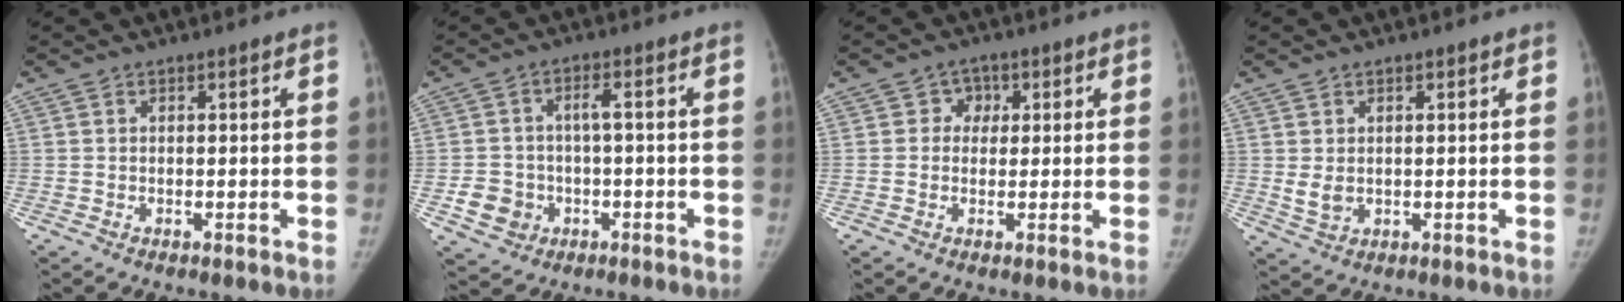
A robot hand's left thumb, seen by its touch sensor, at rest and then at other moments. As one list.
[{"total": 6.5, "force": [-2.3, 5.3, 3.1], "torque": [-0.039, 0.025, -0.032]}, {"total": 3.3, "force": [0.7, 3.0, 1.0], "torque": [0.014, 0.006, 0.000]}, {"total": 3.0, "force": [0.1, 2.3, 1.9], "torque": [-0.027, -0.007, 0.010]}]